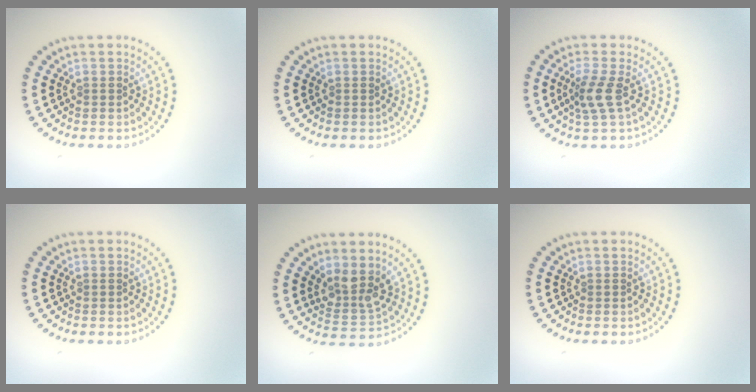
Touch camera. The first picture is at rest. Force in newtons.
{"total": 0.0}
{"total": 2.5, "press": 1.9, "slide": 1.6}
{"total": 0.0}
{"total": 3.3, "press": 2.7, "slide": 1.9}
{"total": 0.0}